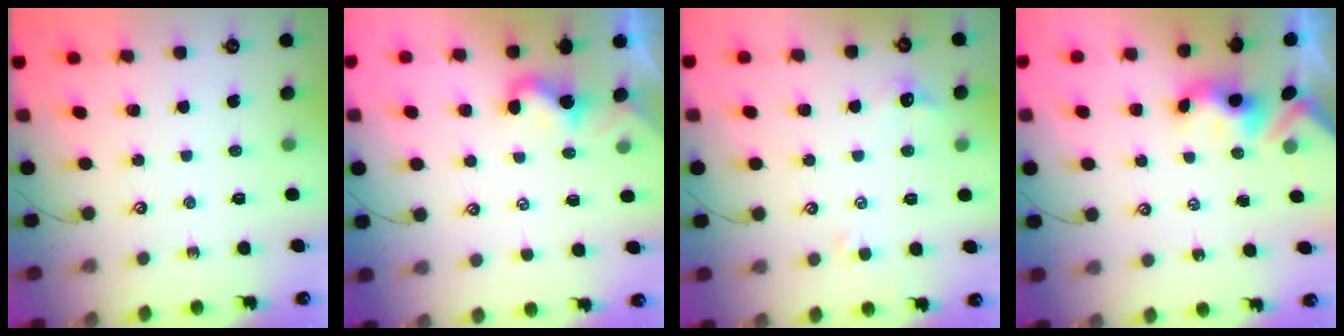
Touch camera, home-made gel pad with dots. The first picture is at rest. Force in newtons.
{"total": 2.1, "press": 2.0, "slide": 0.4}
{"total": 2.5, "press": 2.4, "slide": 0.7}
{"total": 3.4, "press": 3.4, "slide": 0.4}